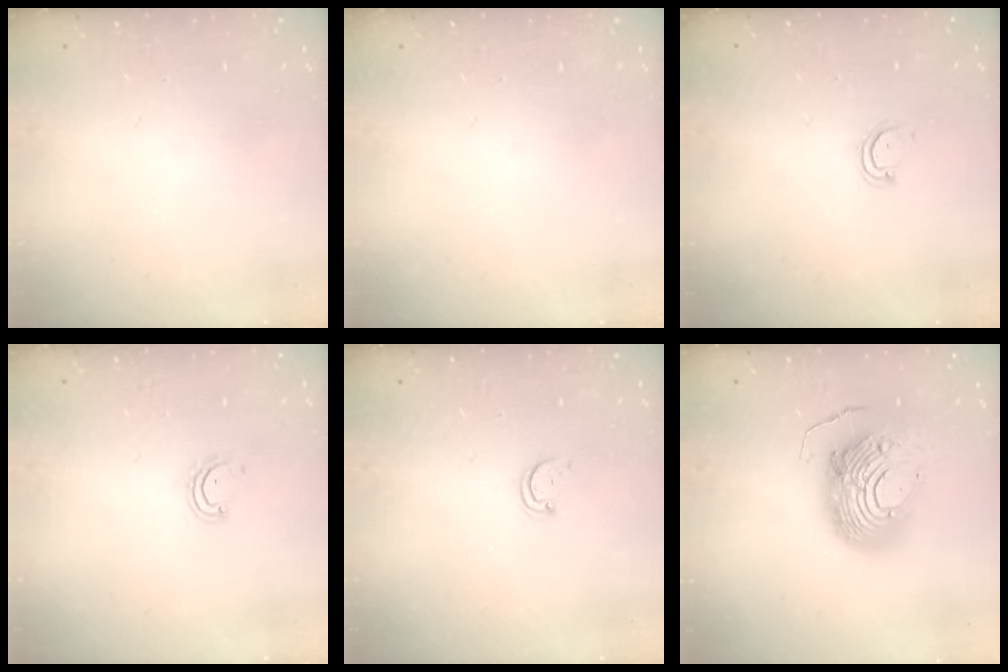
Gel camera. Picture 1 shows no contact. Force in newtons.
{"total": 0.0}
{"total": 3.2, "press": 3.2, "slide": 0.2}
{"total": 2.9, "press": 2.9, "slide": 0.3}
{"total": 2.8, "press": 2.7, "slide": 0.3}
{"total": 16.1, "press": 16.0, "slide": 1.4}